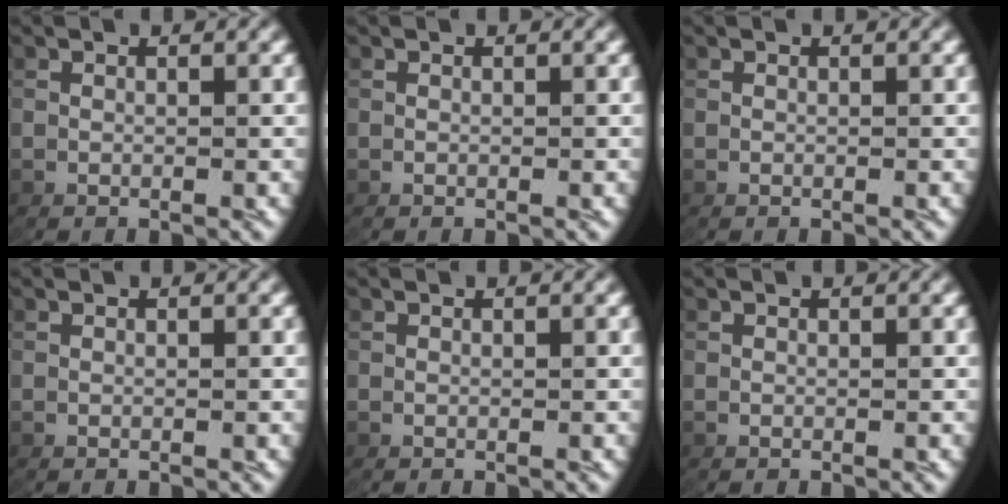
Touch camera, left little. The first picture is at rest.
{"total": 0.0}
{"total": 0.0}
{"total": 0.0}
{"total": 0.0}
{"total": 0.0}